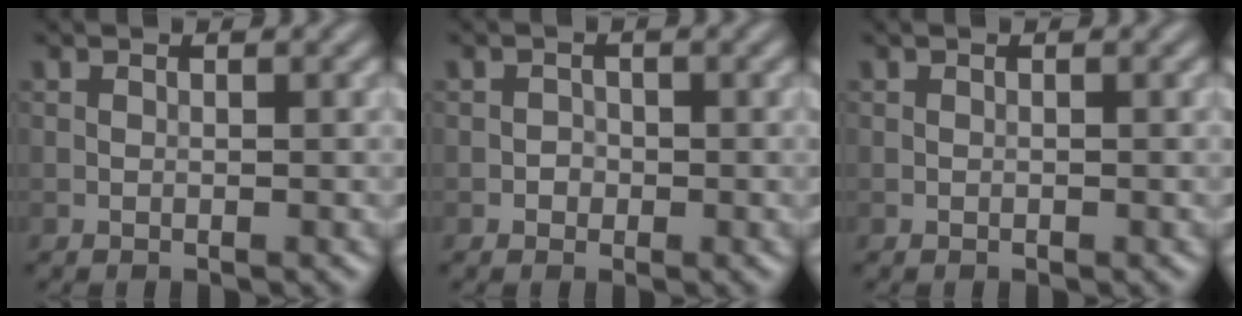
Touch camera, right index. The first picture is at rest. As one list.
[{"total": 0.9, "force": [-0.3, 0.9, 0.2], "torque": [0.004, 0.000, -0.007]}, {"total": 0.0}]